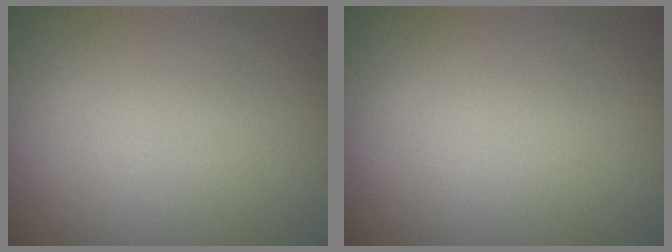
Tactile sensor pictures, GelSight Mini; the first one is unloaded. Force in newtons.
{"total": 0.0}